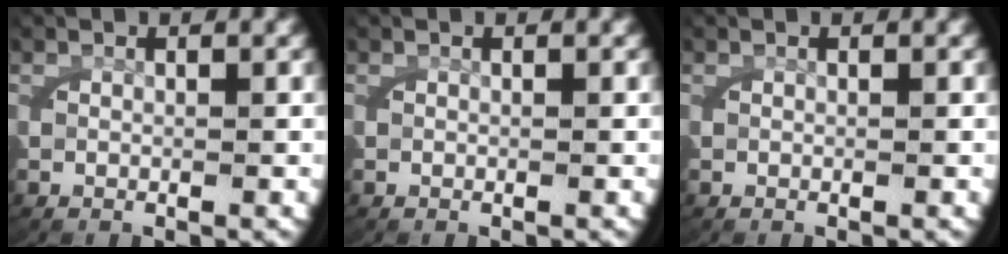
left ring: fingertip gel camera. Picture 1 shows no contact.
{"total": 0.0}
{"total": 0.0}